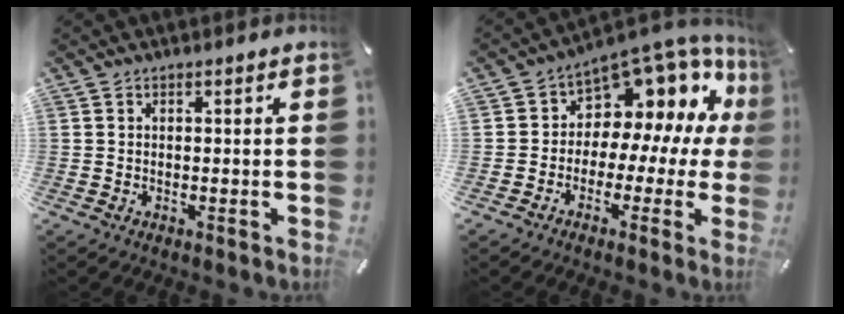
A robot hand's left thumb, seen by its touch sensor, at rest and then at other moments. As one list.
[{"total": 9.9, "force": [5.9, 6.5, 4.5], "torque": [-0.082, -0.073, 0.103]}]